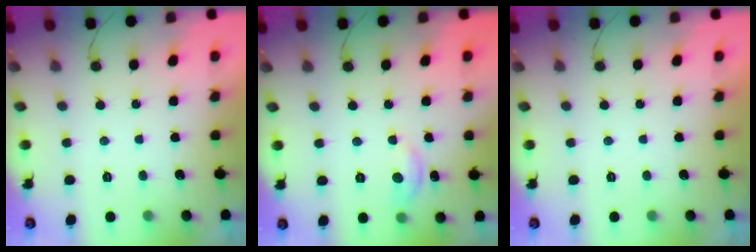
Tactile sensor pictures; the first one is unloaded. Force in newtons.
{"total": 5.9, "press": 5.9, "slide": 0.8}
{"total": 0.0}